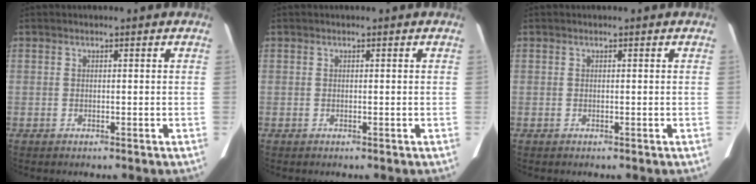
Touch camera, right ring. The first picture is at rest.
{"total": 0.0}
{"total": 0.0}